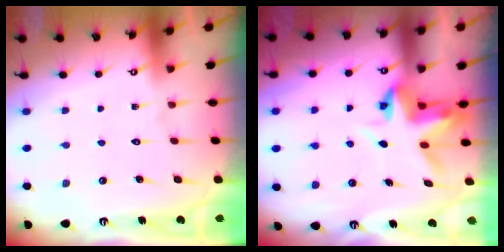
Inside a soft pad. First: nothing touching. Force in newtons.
{"total": 5.1, "press": 5.0, "slide": 0.3}